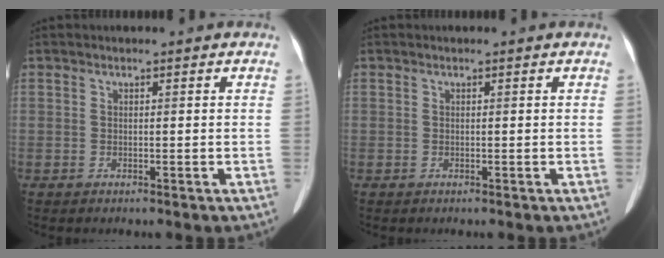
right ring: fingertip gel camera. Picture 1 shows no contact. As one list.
[{"total": 0.0}]